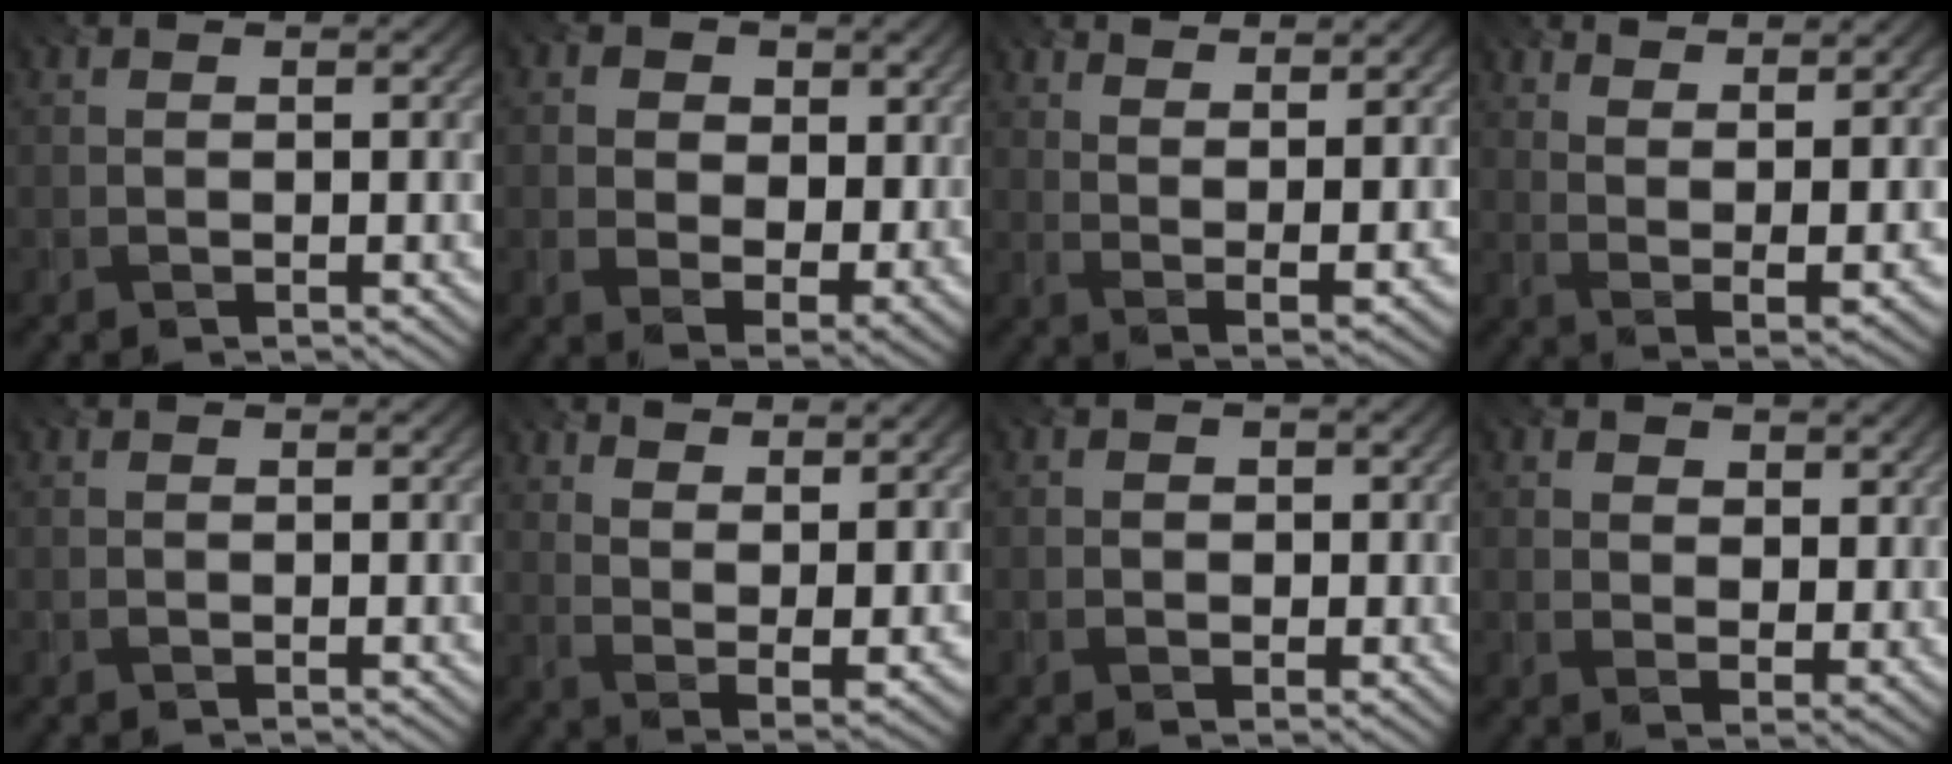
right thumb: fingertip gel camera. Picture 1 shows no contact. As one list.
[{"total": 8.3, "force": [2.3, 6.1, 5.1], "torque": [-0.111, -0.010, 0.034]}, {"total": 8.6, "force": [6.2, 1.9, 5.6], "torque": [-0.103, -0.006, 0.097]}, {"total": 10.1, "force": [6.9, 2.6, 6.9], "torque": [-0.124, 0.000, 0.106]}, {"total": 0.0}, {"total": 11.1, "force": [7.5, 3.7, 7.3], "torque": [-0.135, -0.001, 0.112]}, {"total": 1.6, "force": [-0.2, 1.5, 0.4], "torque": [-0.015, -0.003, -0.009]}, {"total": 4.9, "force": [2.4, 3.3, 2.7], "torque": [-0.067, -0.007, 0.035]}]